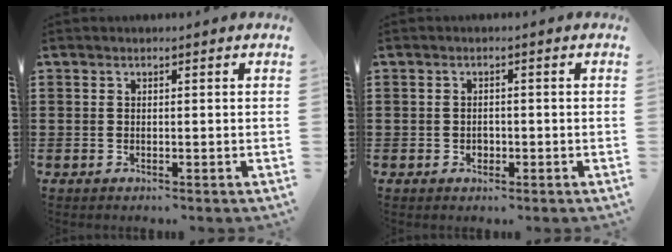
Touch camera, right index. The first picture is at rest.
{"total": 1.2, "force": [-0.5, 0.9, 0.6], "torque": [-0.013, 0.003, -0.011]}